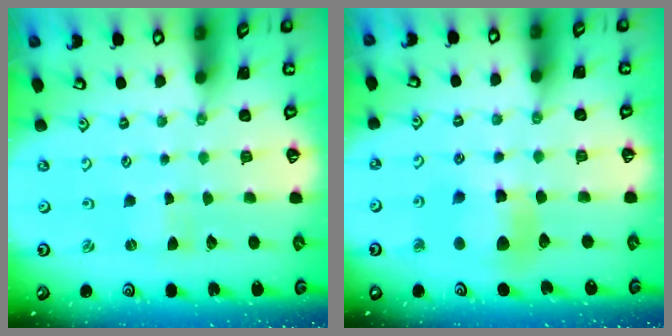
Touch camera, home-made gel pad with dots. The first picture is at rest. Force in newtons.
{"total": 8.8, "press": 8.7, "slide": 1.3}